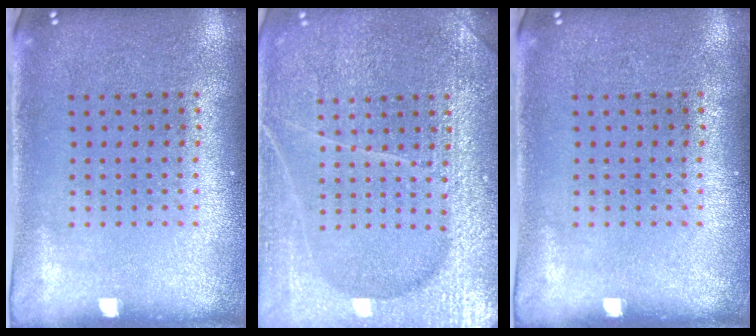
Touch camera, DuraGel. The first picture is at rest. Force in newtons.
{"total": 6.6, "press": 6.6, "slide": 0.8}
{"total": 0.0}